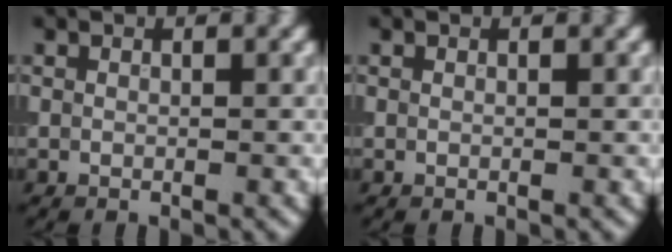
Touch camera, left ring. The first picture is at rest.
{"total": 0.0}